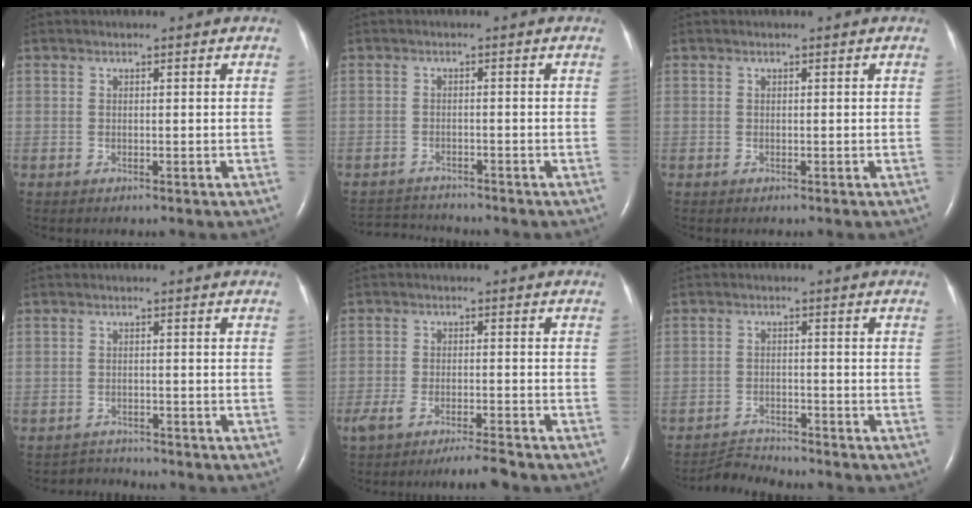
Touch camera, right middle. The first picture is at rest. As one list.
[{"total": 3.9, "force": [-3.9, -0.2, -0.3], "torque": [0.003, -0.014, -0.065]}, {"total": 0.0}, {"total": 2.1, "force": [-1.8, -0.1, -1.2], "torque": [0.022, -0.013, -0.027]}, {"total": 6.0, "force": [-5.0, 0.4, 3.3], "torque": [-0.060, -0.008, -0.085]}, {"total": 3.6, "force": [-3.5, -0.6, -0.8], "torque": [0.006, -0.017, -0.060]}]